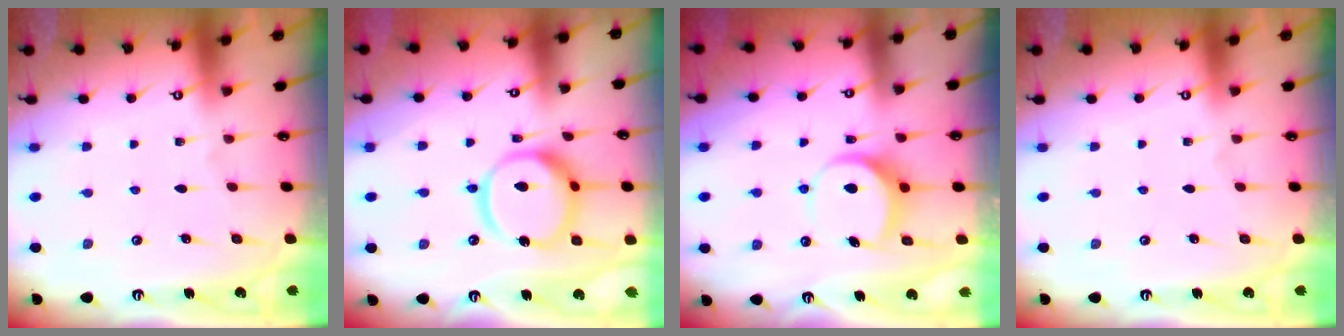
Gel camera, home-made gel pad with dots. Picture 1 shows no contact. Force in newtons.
{"total": 15.6, "press": 15.5, "slide": 1.8}
{"total": 8.7, "press": 8.7, "slide": 0.8}
{"total": 0.0}